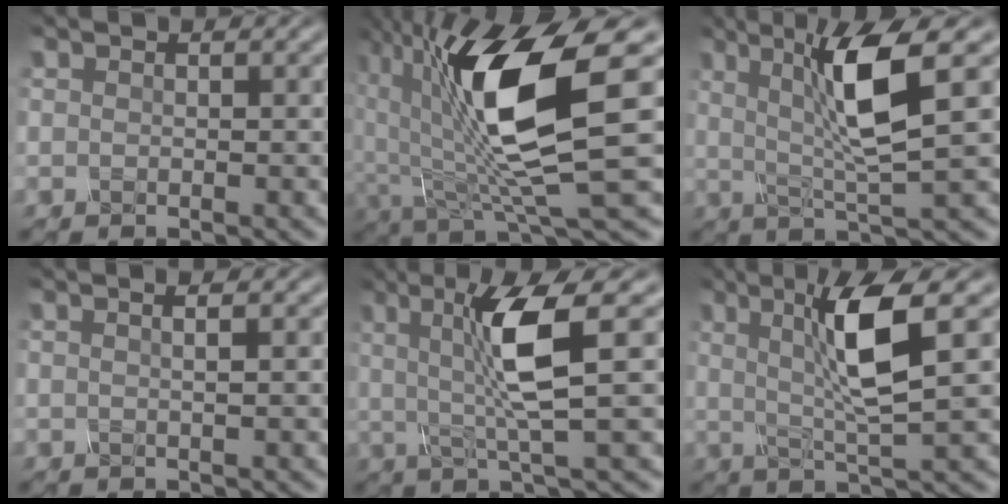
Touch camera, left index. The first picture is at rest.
{"total": 12.0, "force": [1.1, 3.4, 11.5], "torque": [-0.212, -0.014, 0.022]}
{"total": 6.9, "force": [1.5, 0.9, 6.7], "torque": [-0.126, -0.001, 0.029]}
{"total": 2.9, "force": [1.1, 1.5, 2.3], "torque": [-0.014, 0.017, -0.017]}
{"total": 6.8, "force": [0.7, 1.0, 6.7], "torque": [-0.130, -0.001, 0.015]}
{"total": 6.3, "force": [1.3, 0.8, 6.1], "torque": [-0.116, 0.000, 0.028]}